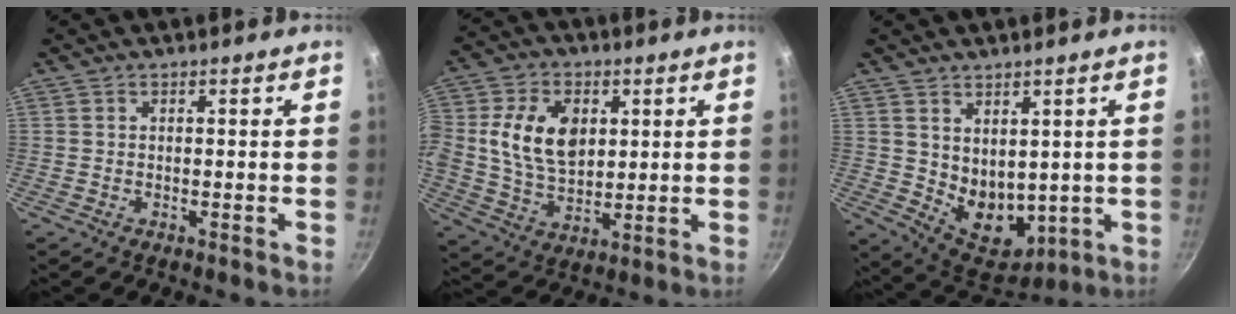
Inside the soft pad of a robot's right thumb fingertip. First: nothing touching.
{"total": 13.9, "force": [2.6, 9.7, 9.7], "torque": [-0.161, -0.006, 0.047]}
{"total": 9.7, "force": [2.6, 6.9, 6.4], "torque": [-0.072, -0.038, 0.068]}